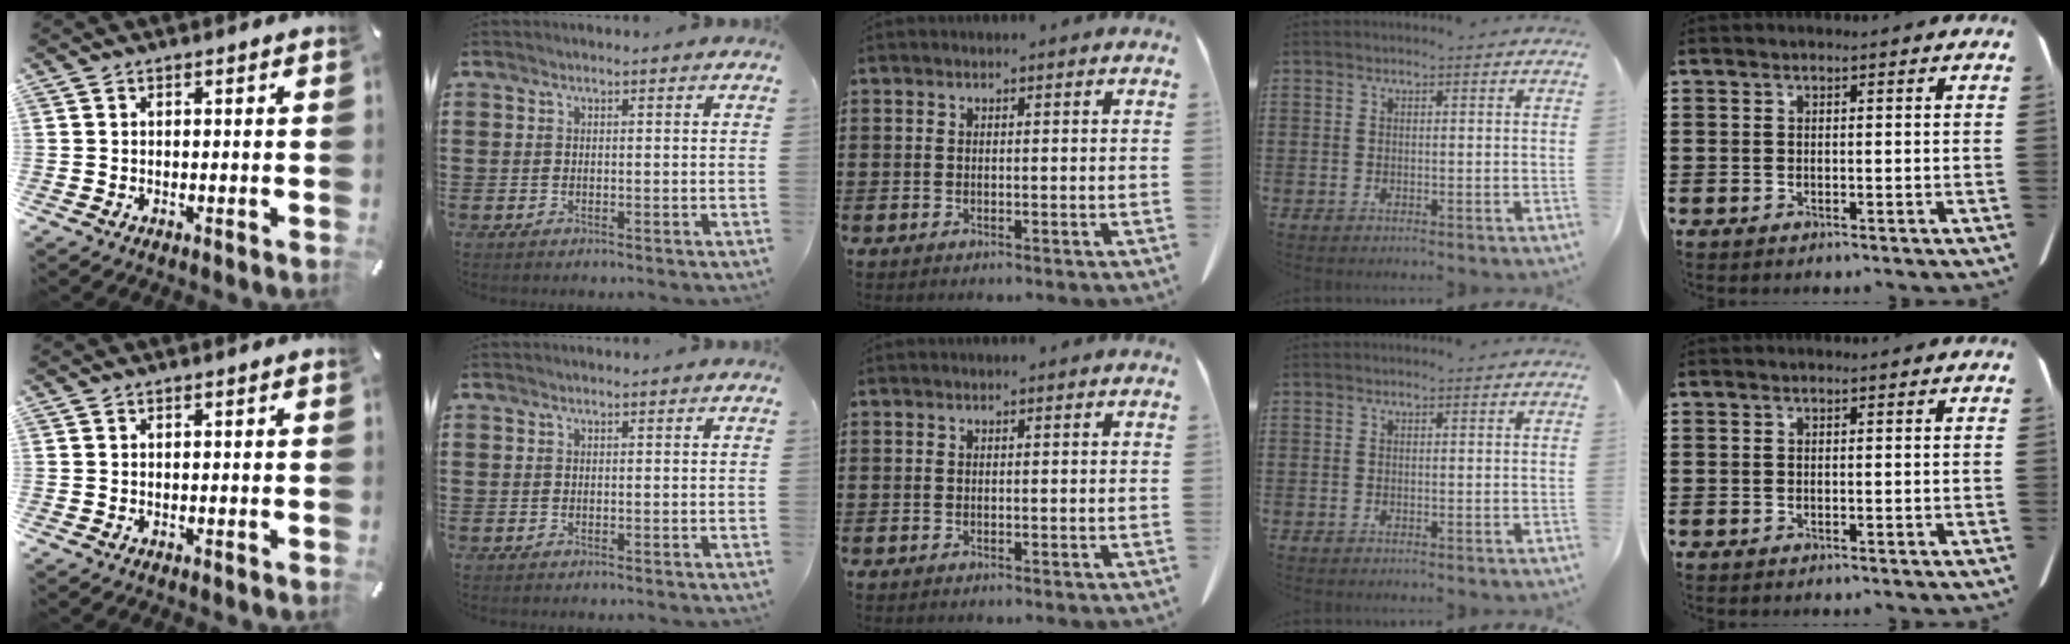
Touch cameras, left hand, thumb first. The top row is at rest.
{}